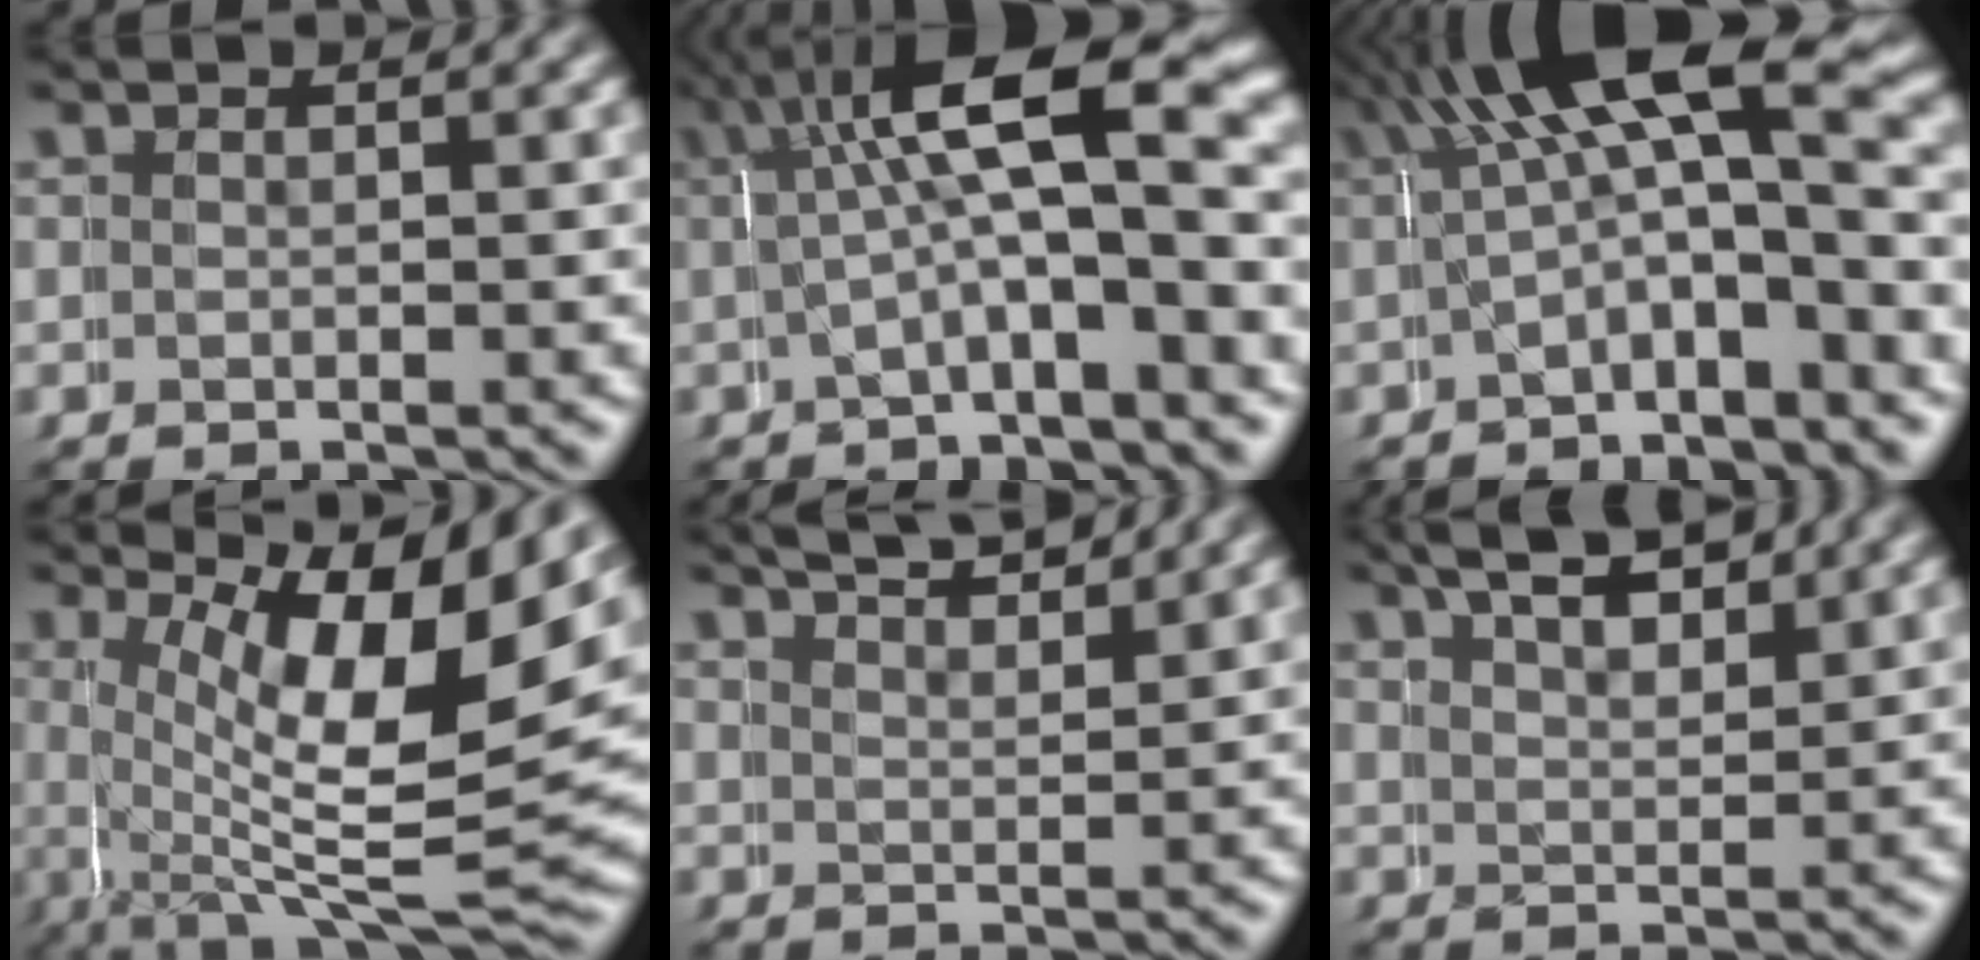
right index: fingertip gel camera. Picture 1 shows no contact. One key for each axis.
{"total": 10.5, "fx": 2.3, "fy": 4.3, "fz": 9.3, "tx": -0.142, "ty": 0.008, "tz": 0.033}
{"total": 8.6, "fx": 1.6, "fy": 4.7, "fz": 7.0, "tx": -0.124, "ty": -0.003, "tz": 0.023}
{"total": 13.5, "fx": 3.3, "fy": 5.6, "fz": 11.8, "tx": -0.174, "ty": -0.008, "tz": 0.049}
{"total": 5.4, "fx": 4.9, "fy": 1.1, "fz": 2.0, "tx": -0.033, "ty": 0.005, "tz": 0.075}
{"total": 6.3, "fx": 4.4, "fy": 3.1, "fz": 3.4, "tx": -0.054, "ty": 0.005, "tz": 0.061}